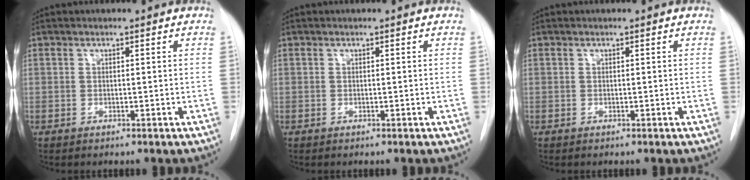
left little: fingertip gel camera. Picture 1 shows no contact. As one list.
[{"total": 0.0}, {"total": 0.0}]